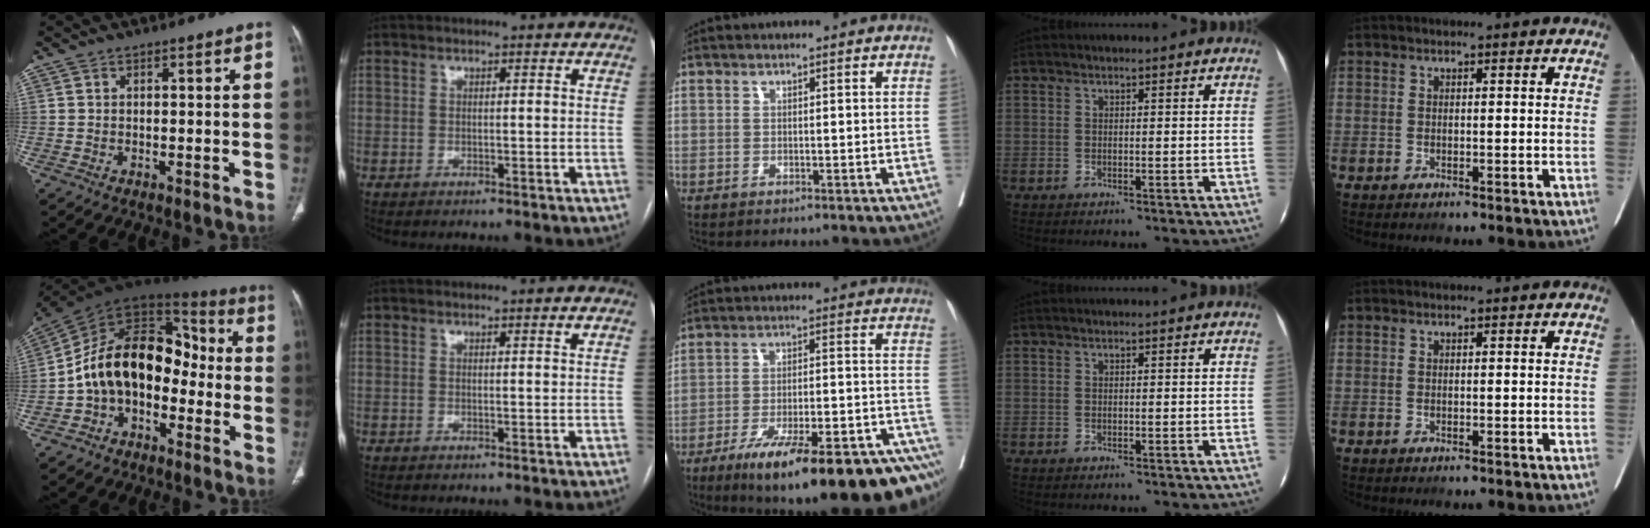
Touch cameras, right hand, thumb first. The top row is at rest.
{"thumb": {"total": 17.6, "force": [-3.3, 11.9, 12.6], "torque": [-0.181, 0.079, -0.067]}, "index": {"total": 0.7, "force": [0.6, -0.1, 0.4], "torque": [-0.013, -0.004, 0.009]}, "middle": {"total": 24.6, "force": [-17.1, 3.6, 17.3], "torque": [-0.182, 0.008, -0.252]}}